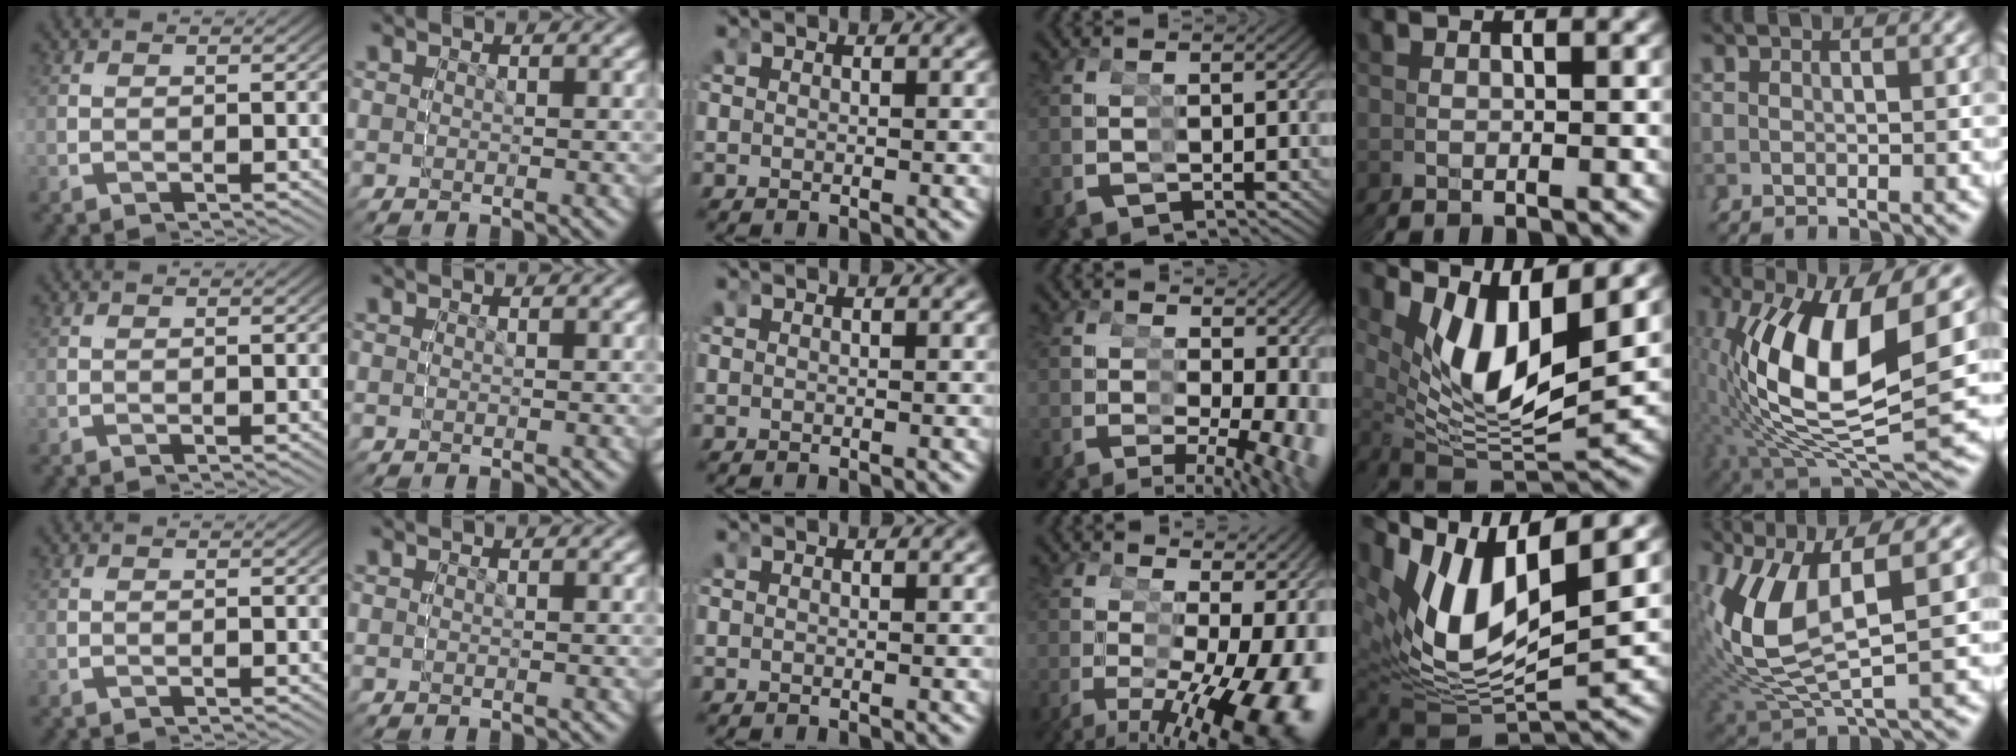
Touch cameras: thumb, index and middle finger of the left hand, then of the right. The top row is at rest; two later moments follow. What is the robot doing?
{"motion": "grasp_and_lifting", "object": "condiment"}